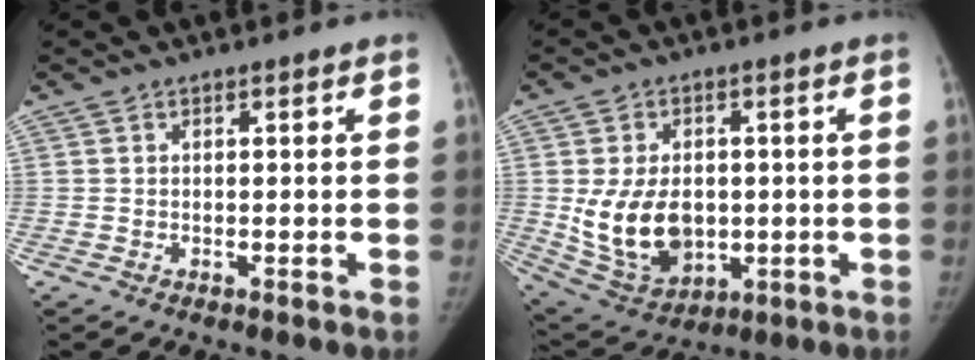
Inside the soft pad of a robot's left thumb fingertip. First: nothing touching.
{"total": 13.8, "force": [-0.7, 9.8, 9.6], "torque": [-0.142, -0.008, 0.015]}